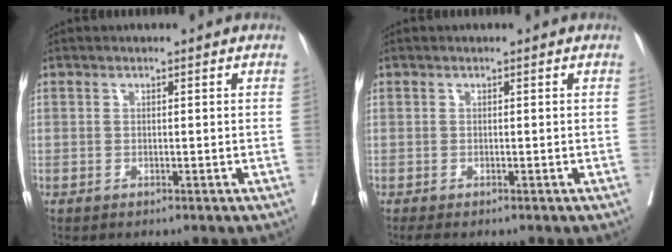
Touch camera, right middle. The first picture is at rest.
{"total": 0.9, "force": [-0.7, 0.4, 0.4], "torque": [-0.014, -0.005, -0.011]}